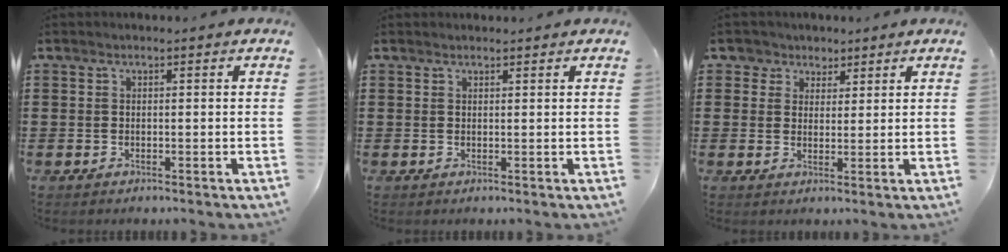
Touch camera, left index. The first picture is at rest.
{"total": 0.6, "force": [0.6, 0.1, -0.1], "torque": [0.000, 0.001, 0.011]}
{"total": 3.2, "force": [1.9, 2.6, 0.1], "torque": [-0.019, 0.012, 0.034]}